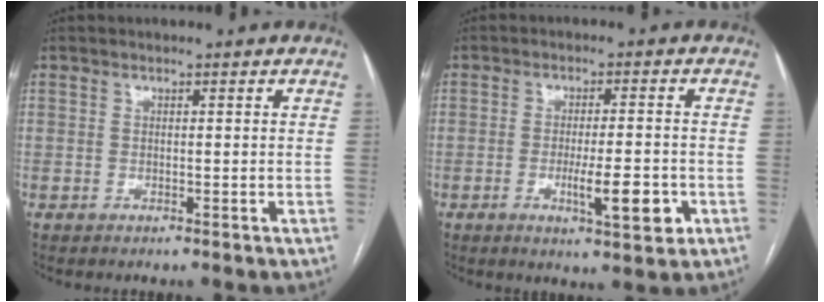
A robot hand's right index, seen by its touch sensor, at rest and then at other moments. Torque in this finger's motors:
{"motor_torque": [0.39, 0.14, 0.14, 0.03]}